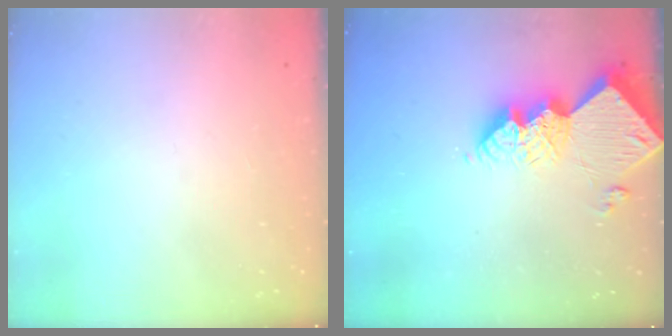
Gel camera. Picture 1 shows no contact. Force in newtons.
{"total": 16.7, "press": 16.6, "slide": 1.4}